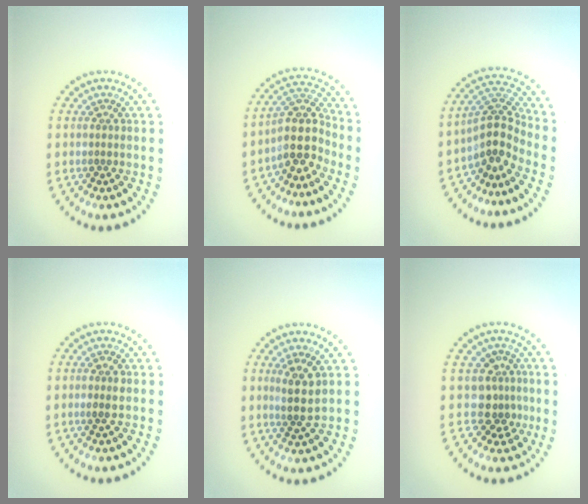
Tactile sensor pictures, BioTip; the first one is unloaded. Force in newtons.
{"total": 4.4, "press": 3.7, "slide": 2.4}
{"total": 3.7, "press": 2.7, "slide": 2.6}
{"total": 1.3, "press": 1.3, "slide": 0.3}
{"total": 2.7, "press": 2.2, "slide": 1.5}
{"total": 2.7, "press": 2.1, "slide": 1.7}